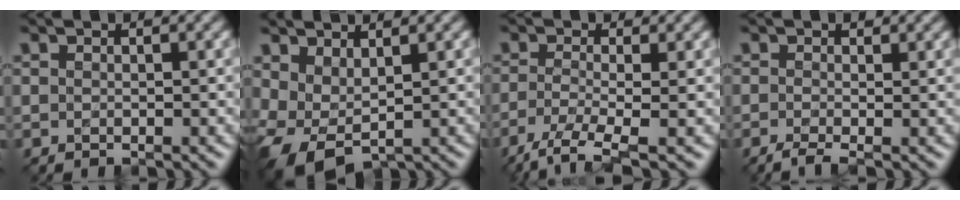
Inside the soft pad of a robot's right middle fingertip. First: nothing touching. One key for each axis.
{"total": 4.7, "fx": 0.5, "fy": 3.0, "fz": 3.6, "tx": -0.090, "ty": -0.007, "tz": 0.021}
{"total": 3.6, "fx": -1.8, "fy": 0.9, "fz": 2.9, "tx": -0.064, "ty": -0.005, "tz": -0.045}
{"total": 1.4, "fx": -0.4, "fy": 0.4, "fz": 1.2, "tx": -0.027, "ty": 0.003, "tz": -0.017}